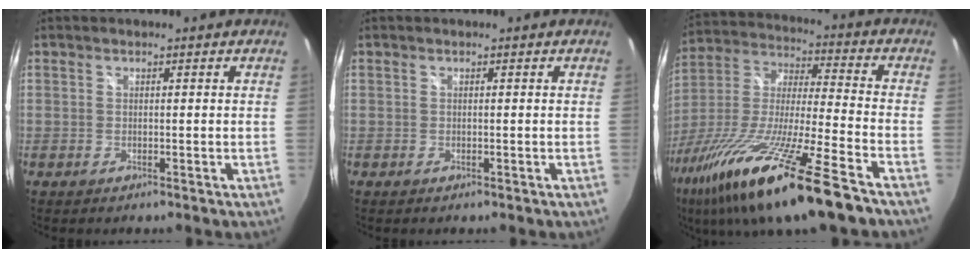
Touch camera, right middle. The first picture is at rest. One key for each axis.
{"total": 0.0}
{"total": 25.7, "fx": -15.9, "fy": 2.1, "fz": 20.2, "tx": -0.387, "ty": -0.068, "tz": -0.287}